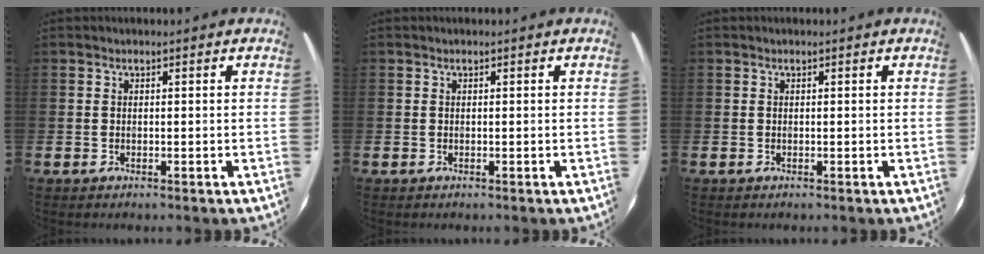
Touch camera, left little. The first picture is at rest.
{"total": 0.0}
{"total": 0.0}